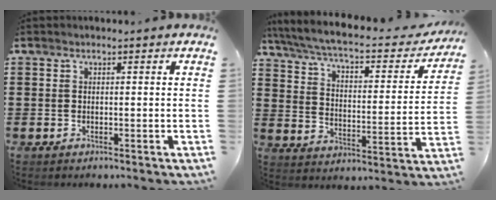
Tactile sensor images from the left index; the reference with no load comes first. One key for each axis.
{"total": 5.5, "fx": 4.7, "fy": 0.5, "fz": 2.8, "tx": -0.078, "ty": -0.038, "tz": 0.073}